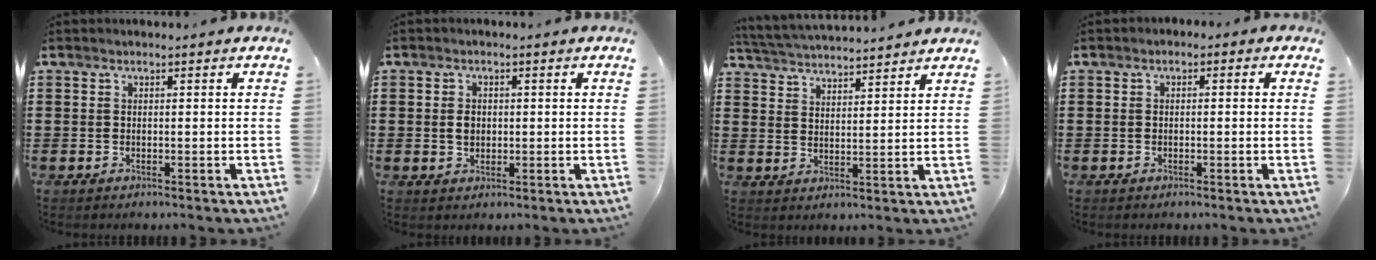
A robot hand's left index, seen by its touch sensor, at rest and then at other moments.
{"total": 2.2, "force": [0.1, 1.6, 1.5], "torque": [-0.032, 0.006, 0.000]}
{"total": 4.0, "force": [4.0, -0.2, 0.3], "torque": [-0.023, -0.021, 0.069]}
{"total": 0.7, "force": [-0.6, 0.4, 0.2], "torque": [-0.006, 0.001, -0.013]}